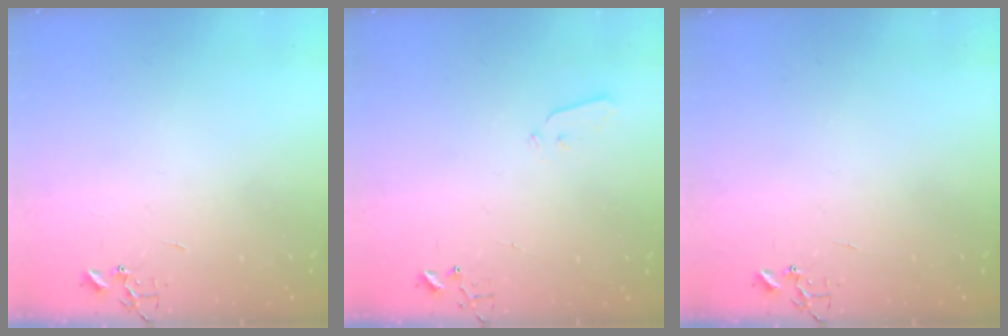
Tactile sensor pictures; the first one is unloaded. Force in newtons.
{"total": 3.6, "press": 3.6, "slide": 0.6}
{"total": 0.0}